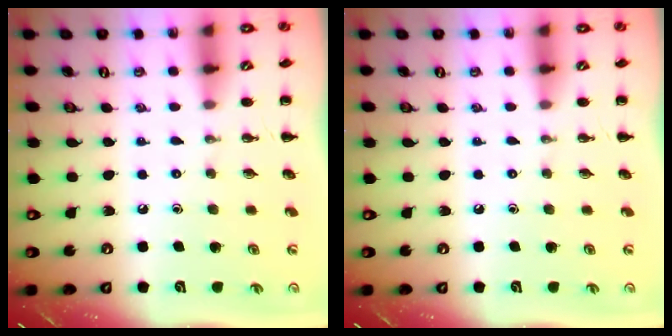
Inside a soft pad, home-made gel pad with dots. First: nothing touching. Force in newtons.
{"total": 0.0}